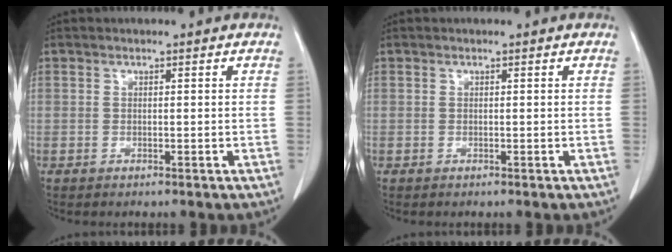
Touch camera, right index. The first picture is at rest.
{"total": 0.0}